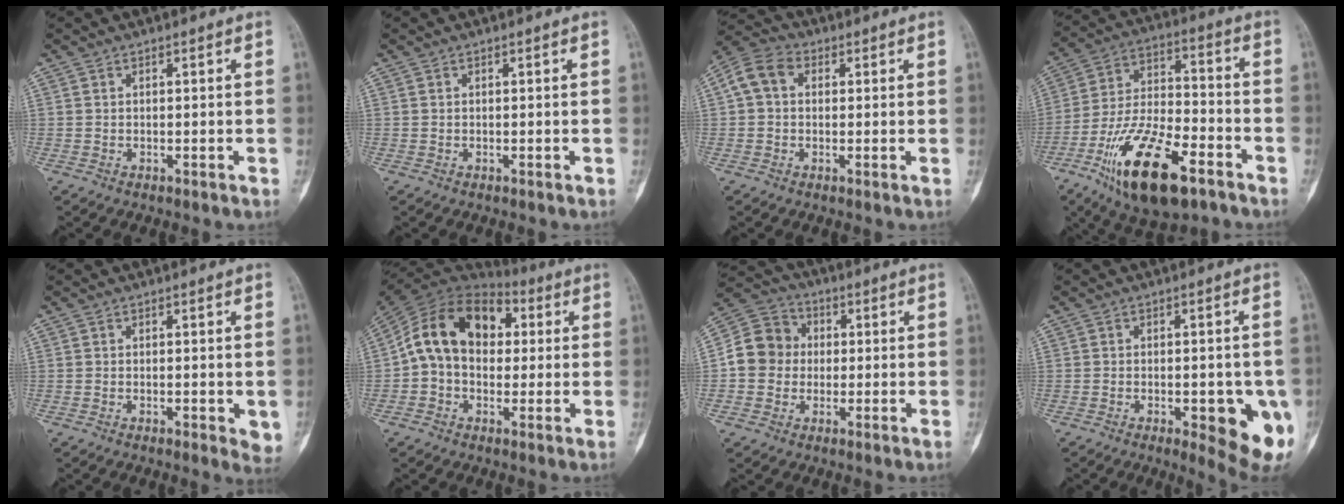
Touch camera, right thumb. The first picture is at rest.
{"total": 0.0}
{"total": 6.9, "force": [1.2, 5.2, 4.3], "torque": [-0.079, 0.025, 0.016]}
{"total": 20.7, "force": [-11.0, 8.4, 15.4], "torque": [-0.287, 0.054, -0.189]}
{"total": 4.2, "force": [-0.8, 1.6, 3.8], "torque": [-0.041, -0.008, -0.008]}
{"total": 16.5, "force": [2.4, 11.5, 11.5], "torque": [-0.171, 0.036, 0.030]}
{"total": 9.8, "force": [0.0, 8.9, 4.1], "torque": [-0.052, 0.026, -0.012]}
{"total": 13.0, "force": [-3.8, 4.7, 11.5], "torque": [-0.120, -0.002, -0.030]}